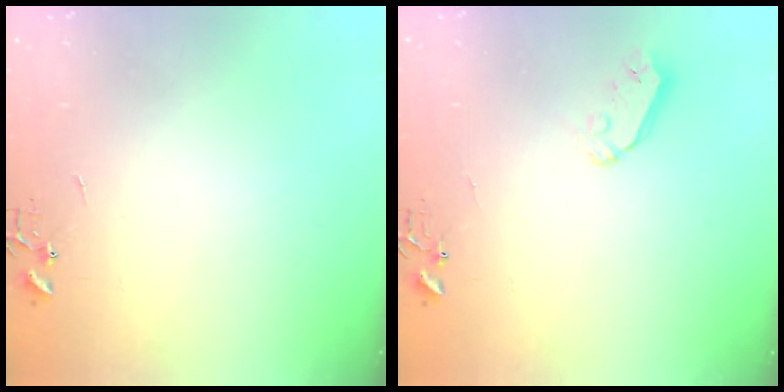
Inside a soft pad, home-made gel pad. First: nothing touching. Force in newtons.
{"total": 5.2, "press": 5.1, "slide": 0.5}